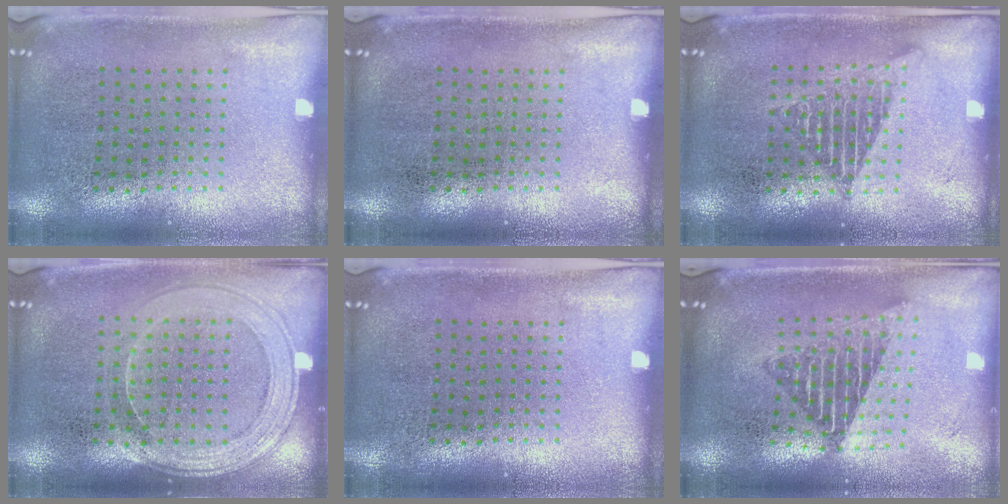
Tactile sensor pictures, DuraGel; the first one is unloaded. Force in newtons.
{"total": 0.0}
{"total": 1.2, "press": 1.2, "slide": 0.0}
{"total": 1.6, "press": 1.4, "slide": 0.7}
{"total": 0.0}
{"total": 1.7, "press": 1.4, "slide": 1.0}